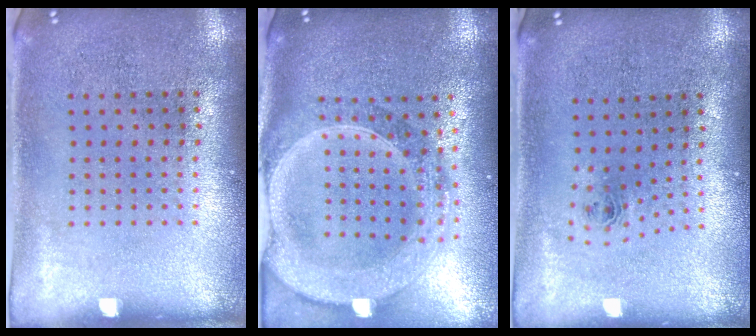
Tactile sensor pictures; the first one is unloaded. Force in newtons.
{"total": 2.9, "press": 2.5, "slide": 1.5}
{"total": 0.9, "press": 0.4, "slide": 0.8}